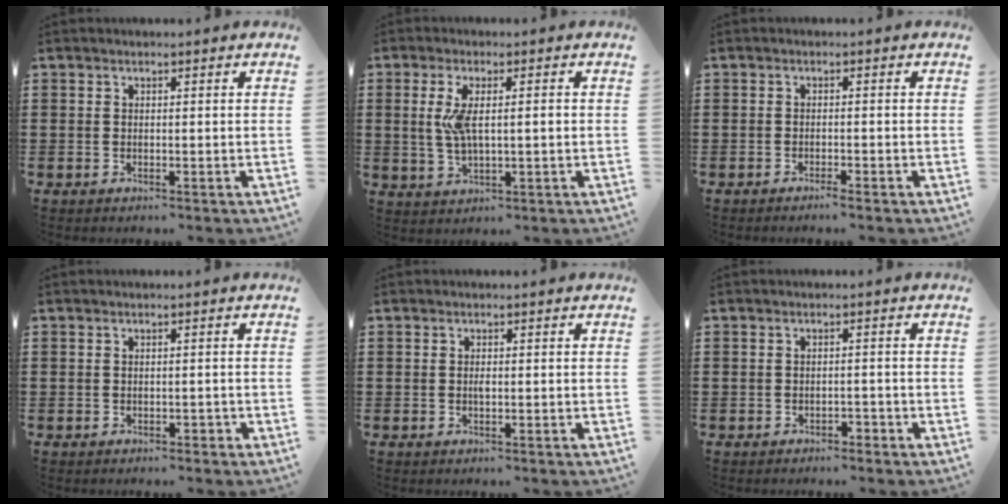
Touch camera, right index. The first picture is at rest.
{"total": 5.2, "force": [0.7, 1.5, 4.9], "torque": [-0.110, 0.000, 0.004]}
{"total": 1.2, "force": [-1.0, -0.1, 0.6], "torque": [-0.011, -0.002, -0.019]}
{"total": 0.8, "force": [-0.6, 0.3, 0.4], "torque": [-0.010, -0.002, -0.013]}
{"total": 0.7, "force": [-0.1, 0.2, 0.6], "torque": [-0.014, -0.004, -0.001]}
{"total": 1.3, "force": [-1.2, 0.4, 0.3], "torque": [-0.012, -0.001, -0.026]}